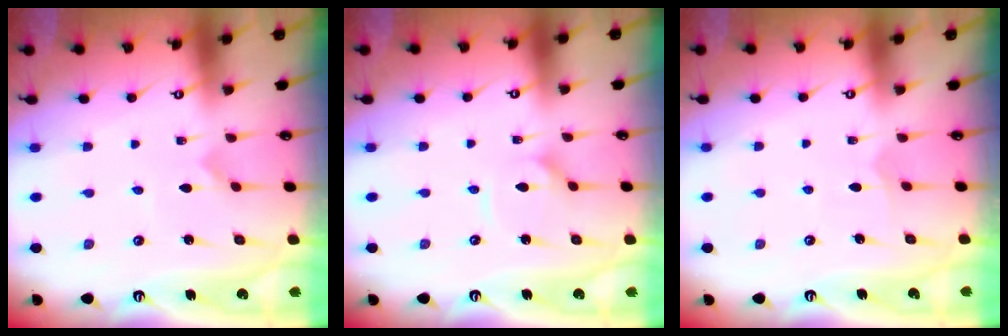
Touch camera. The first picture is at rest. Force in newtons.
{"total": 2.6, "press": 2.6, "slide": 0.3}
{"total": 3.3, "press": 3.2, "slide": 0.4}